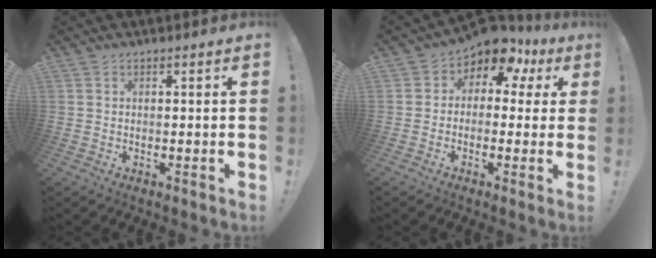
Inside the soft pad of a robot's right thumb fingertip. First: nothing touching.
{"total": 6.6, "force": [3.5, 4.1, 3.8], "torque": [-0.057, -0.035, 0.063]}